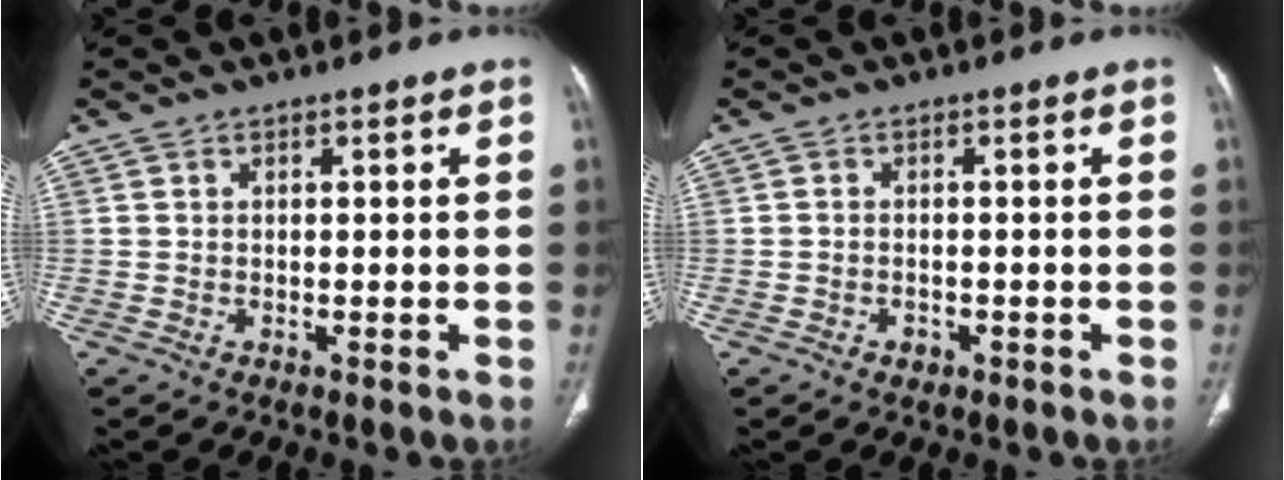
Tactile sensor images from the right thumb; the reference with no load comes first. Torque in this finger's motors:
{"motor_torque": [-0.26, 0.09, -0.06, 0.35, -0.01]}